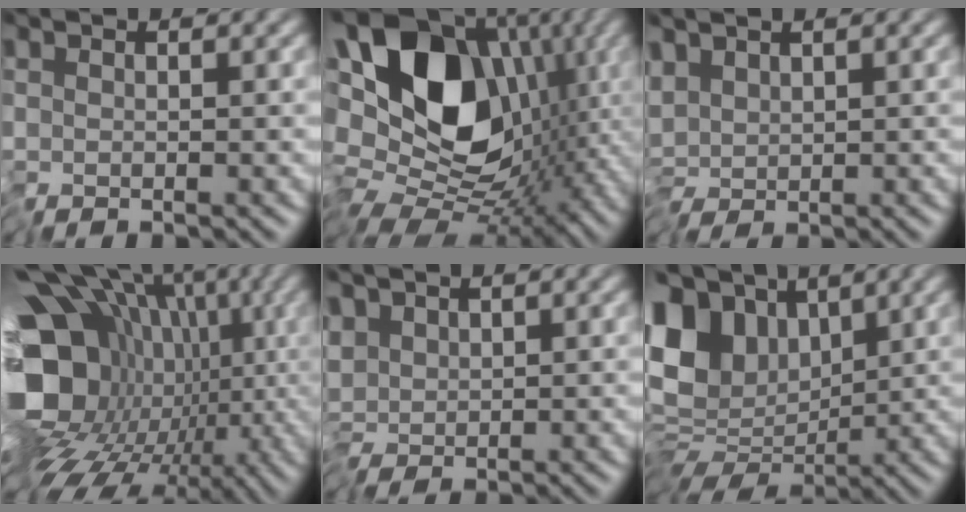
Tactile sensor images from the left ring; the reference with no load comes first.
{"total": 17.8, "force": [1.8, 12.7, 12.4], "torque": [-0.192, 0.008, 0.038]}
{"total": 1.6, "force": [0.2, 0.7, 1.5], "torque": [-0.026, 0.006, -0.002]}
{"total": 17.9, "force": [-1.9, 14.2, 10.8], "torque": [-0.193, -0.024, -0.033]}
{"total": 2.1, "force": [0.1, 1.2, 1.7], "torque": [-0.030, 0.007, -0.006]}
{"total": 10.2, "force": [2.5, 7.3, 6.7], "torque": [-0.130, 0.014, 0.051]}